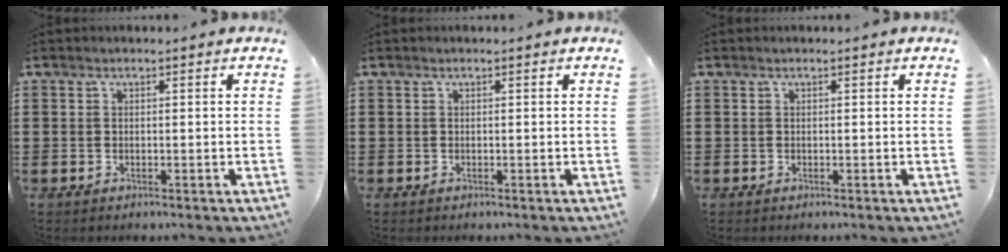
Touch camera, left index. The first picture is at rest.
{"total": 0.0}
{"total": 0.0}